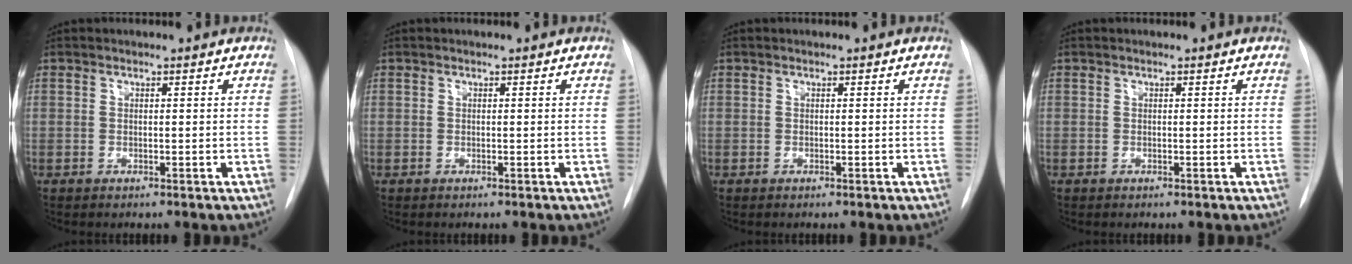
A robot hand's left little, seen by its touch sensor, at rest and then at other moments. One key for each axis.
{"total": 0.0}
{"total": 0.0}
{"total": 0.0}